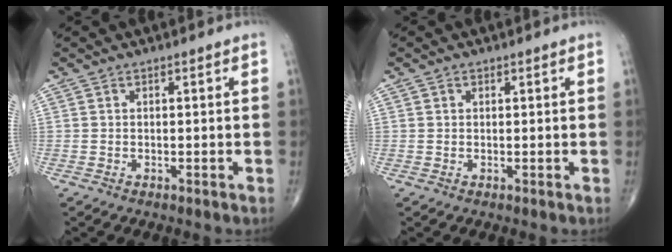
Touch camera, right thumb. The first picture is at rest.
{"total": 0.5, "force": [0.2, 0.5, 0.1], "torque": [0.001, 0.000, 0.003]}